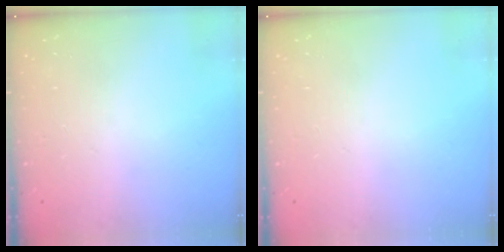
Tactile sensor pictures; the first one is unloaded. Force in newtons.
{"total": 0.0}